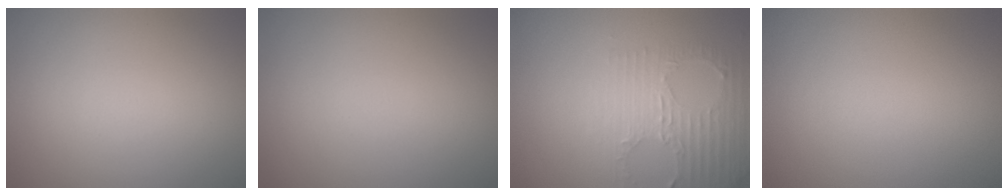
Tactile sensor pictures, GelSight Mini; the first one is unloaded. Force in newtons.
{"total": 0.0}
{"total": 2.8, "press": 2.5, "slide": 1.3}
{"total": 0.0}